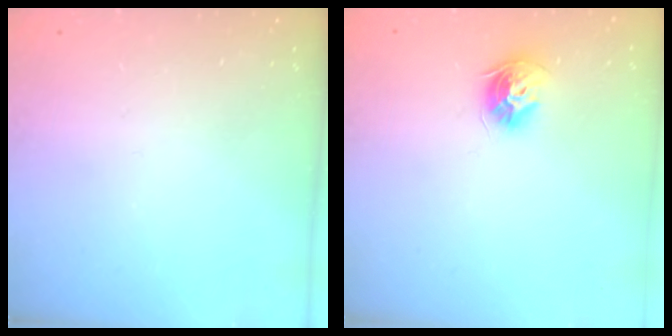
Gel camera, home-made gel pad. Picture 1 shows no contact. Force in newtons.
{"total": 9.3, "press": 9.3, "slide": 1.0}